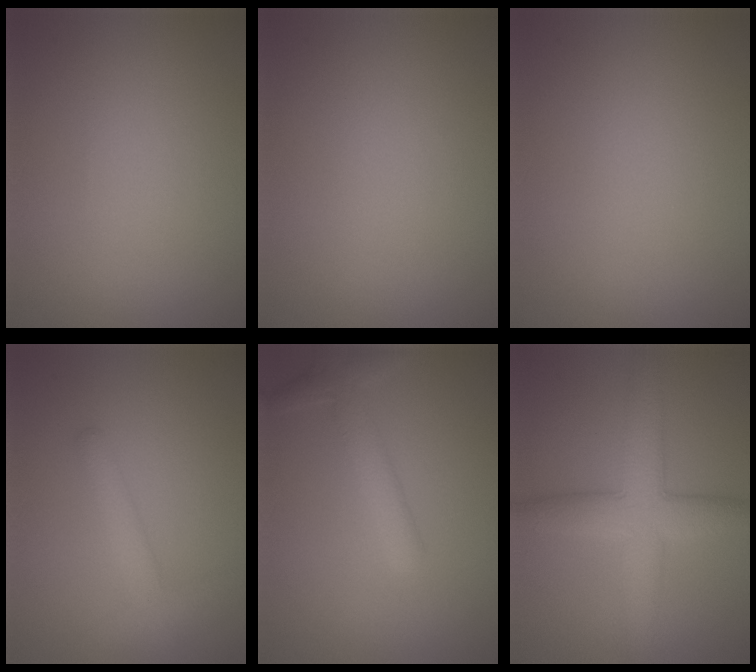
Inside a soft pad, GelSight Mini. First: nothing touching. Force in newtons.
{"total": 0.0}
{"total": 0.0}
{"total": 2.5, "press": 2.5, "slide": 0.1}
{"total": 2.6, "press": 2.6, "slide": 0.1}
{"total": 5.8, "press": 5.8, "slide": 0.2}